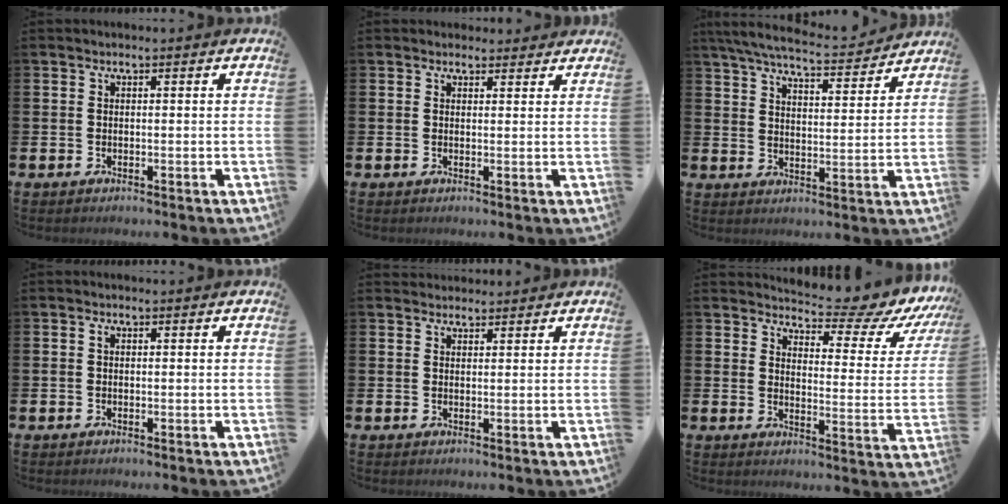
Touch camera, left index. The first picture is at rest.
{"total": 1.7, "force": [1.5, 0.7, -0.1], "torque": [0.006, -0.002, 0.026]}
{"total": 6.6, "force": [6.3, 0.8, 2.0], "torque": [-0.061, -0.045, 0.109]}
{"total": 0.8, "force": [0.1, 0.5, 0.6], "torque": [-0.004, 0.003, -0.001]}
{"total": 2.0, "force": [1.9, 0.6, -0.2], "torque": [0.012, -0.008, 0.034]}
{"total": 6.4, "force": [5.6, 1.8, 2.4], "torque": [-0.049, -0.050, 0.089]}